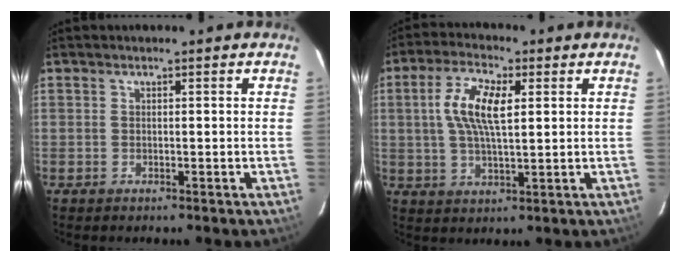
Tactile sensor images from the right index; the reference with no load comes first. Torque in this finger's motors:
{"motor_torque": [0.35, 0.02, 0.34, 0.14]}